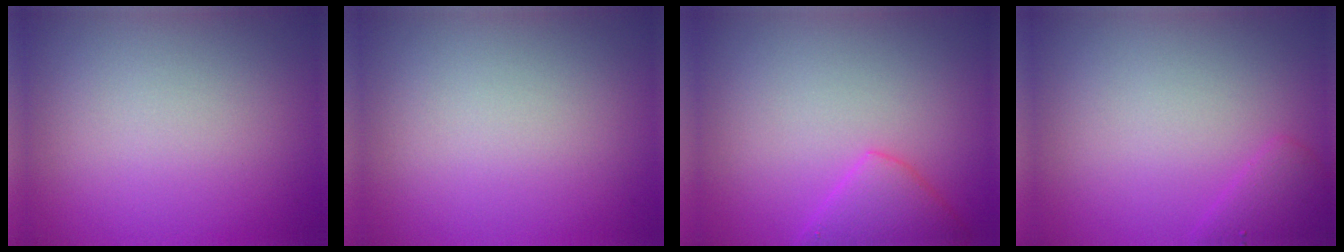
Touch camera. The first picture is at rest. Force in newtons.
{"total": 0.0}
{"total": 2.9, "press": 2.9, "slide": 0.2}
{"total": 1.6, "press": 1.6, "slide": 0.1}